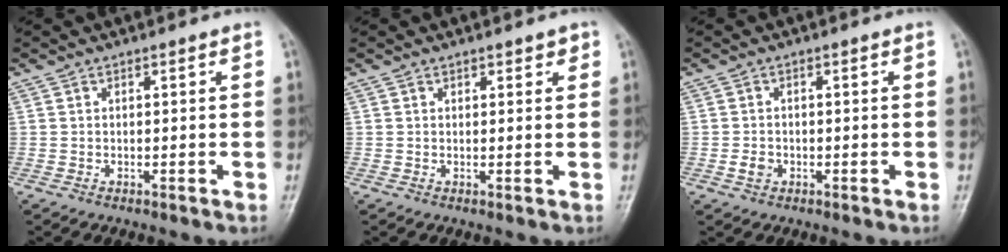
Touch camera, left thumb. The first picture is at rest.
{"total": 1.6, "force": [1.2, 0.9, 0.6], "torque": [0.008, -0.005, 0.011]}
{"total": 2.0, "force": [-0.6, 1.7, 1.0], "torque": [-0.012, 0.003, -0.010]}